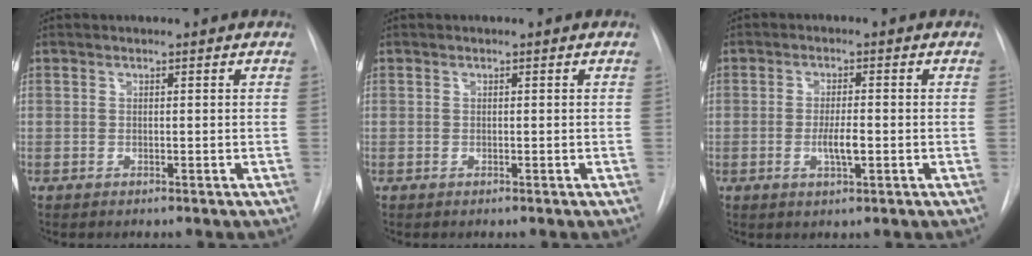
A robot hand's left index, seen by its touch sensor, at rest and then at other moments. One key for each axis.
{"total": 0.0}
{"total": 3.6, "fx": -0.9, "fy": 0.7, "fz": 3.4, "tx": -0.064, "ty": -0.002, "tz": -0.013}